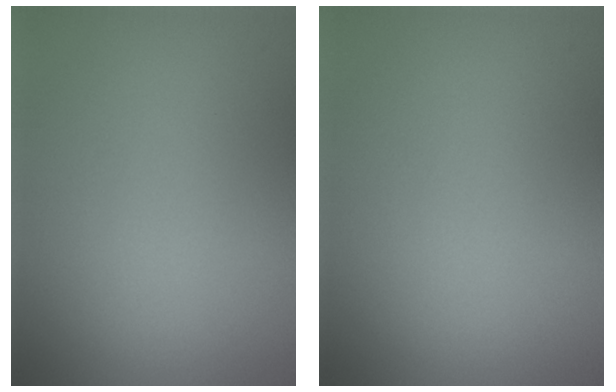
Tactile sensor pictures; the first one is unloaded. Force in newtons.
{"total": 0.0}